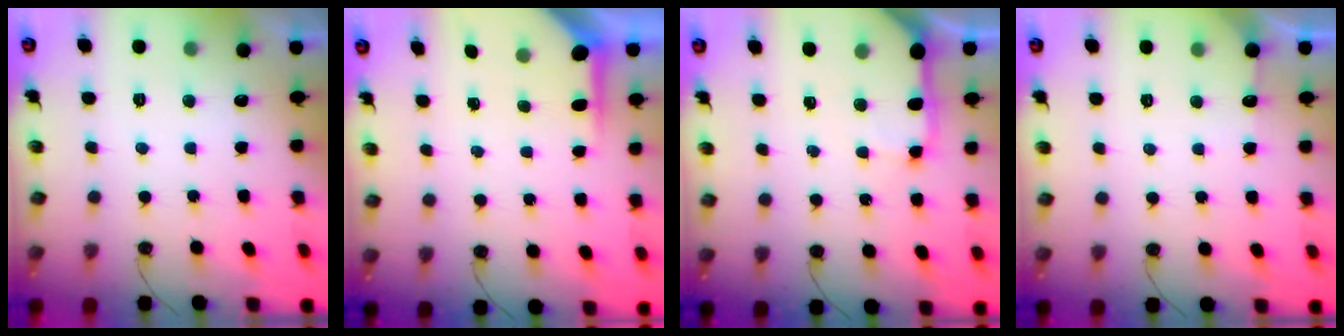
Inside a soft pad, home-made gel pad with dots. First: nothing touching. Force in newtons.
{"total": 5.3, "press": 5.2, "slide": 0.3}
{"total": 11.0, "press": 10.9, "slide": 1.5}
{"total": 3.4, "press": 3.4, "slide": 0.3}